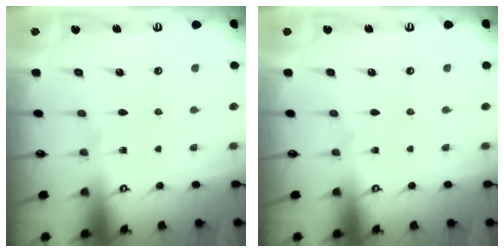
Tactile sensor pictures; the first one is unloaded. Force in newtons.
{"total": 0.0}